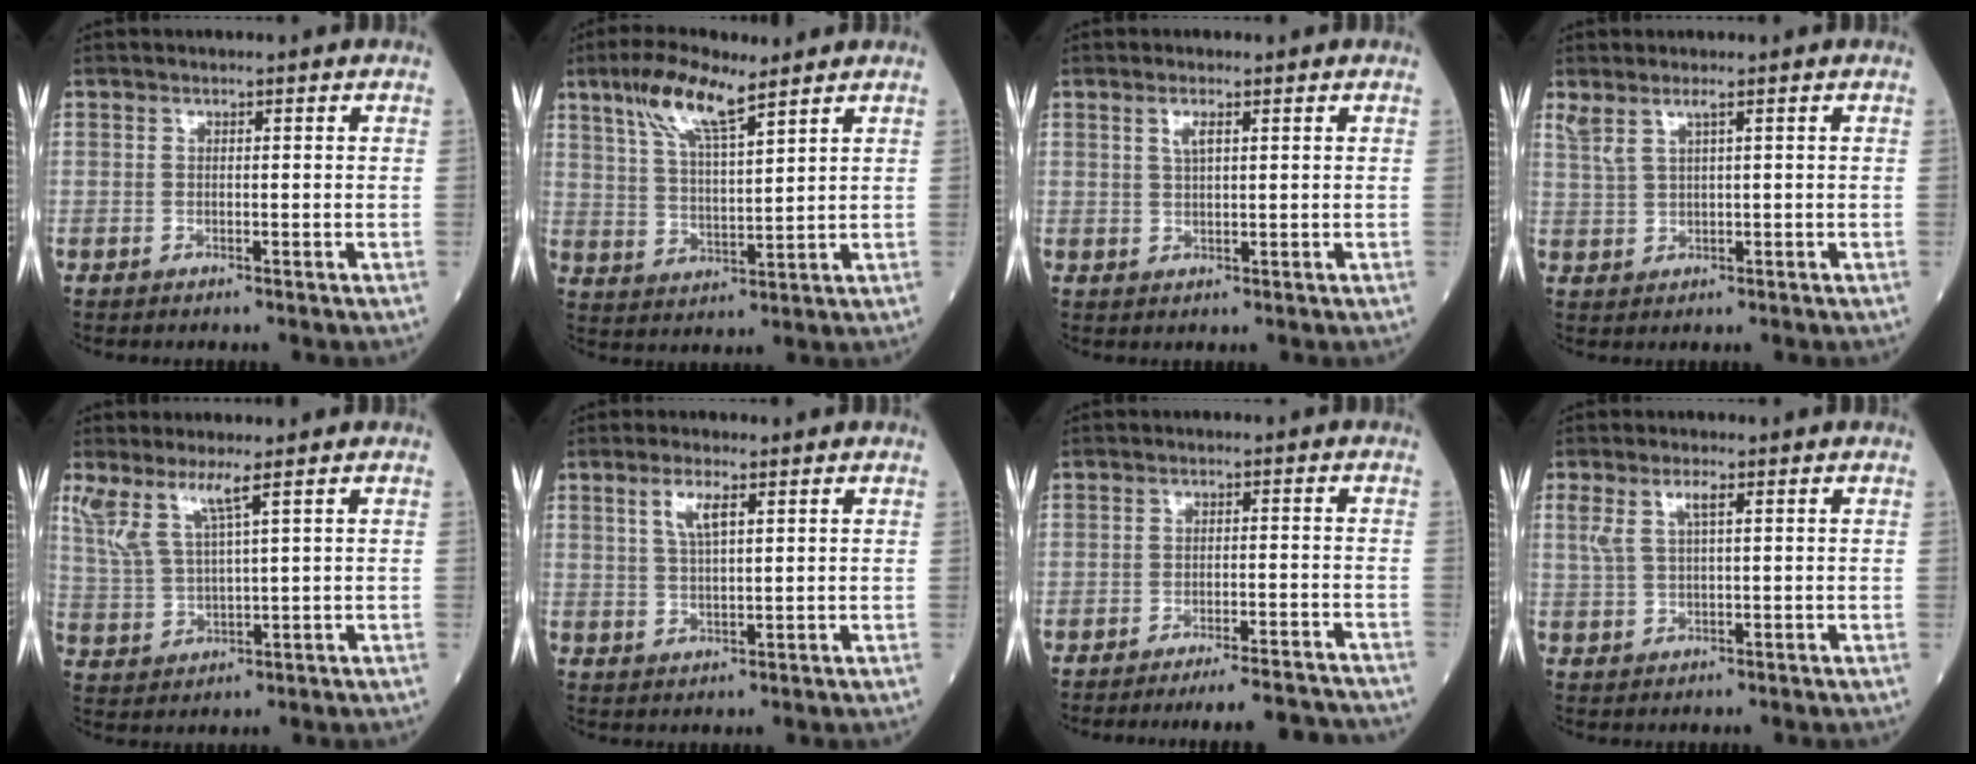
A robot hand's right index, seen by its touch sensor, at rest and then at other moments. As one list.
[{"total": 9.6, "force": [6.3, 1.7, 7.0], "torque": [-0.142, 0.009, 0.121]}, {"total": 2.1, "force": [1.0, 0.4, 1.8], "torque": [-0.038, 0.001, 0.022]}, {"total": 2.9, "force": [1.9, 0.2, 2.2], "torque": [-0.059, 0.010, 0.048]}, {"total": 6.2, "force": [4.0, 0.2, 4.7], "torque": [-0.108, 0.006, 0.091]}, {"total": 4.0, "force": [1.9, 0.8, 3.4], "torque": [-0.071, 0.002, 0.039]}, {"total": 10.5, "force": [-10.2, -0.2, 2.4], "torque": [-0.015, -0.001, -0.134]}, {"total": 3.5, "force": [1.6, 0.8, 3.0], "torque": [-0.071, 0.015, 0.037]}]